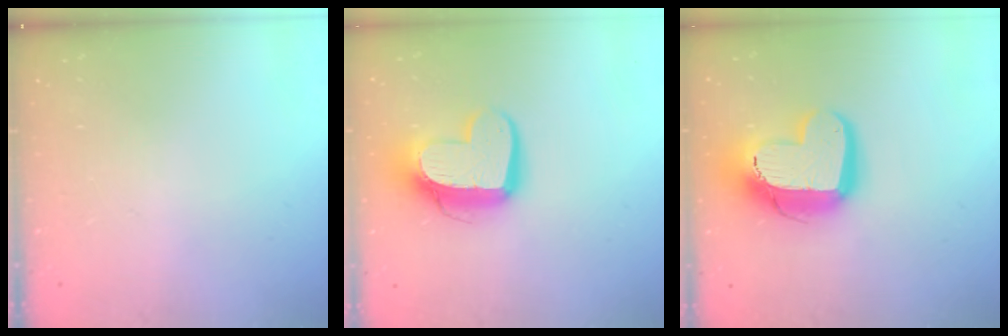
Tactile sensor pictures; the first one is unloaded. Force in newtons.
{"total": 14.1, "press": 14.0, "slide": 1.2}
{"total": 16.6, "press": 16.5, "slide": 1.6}